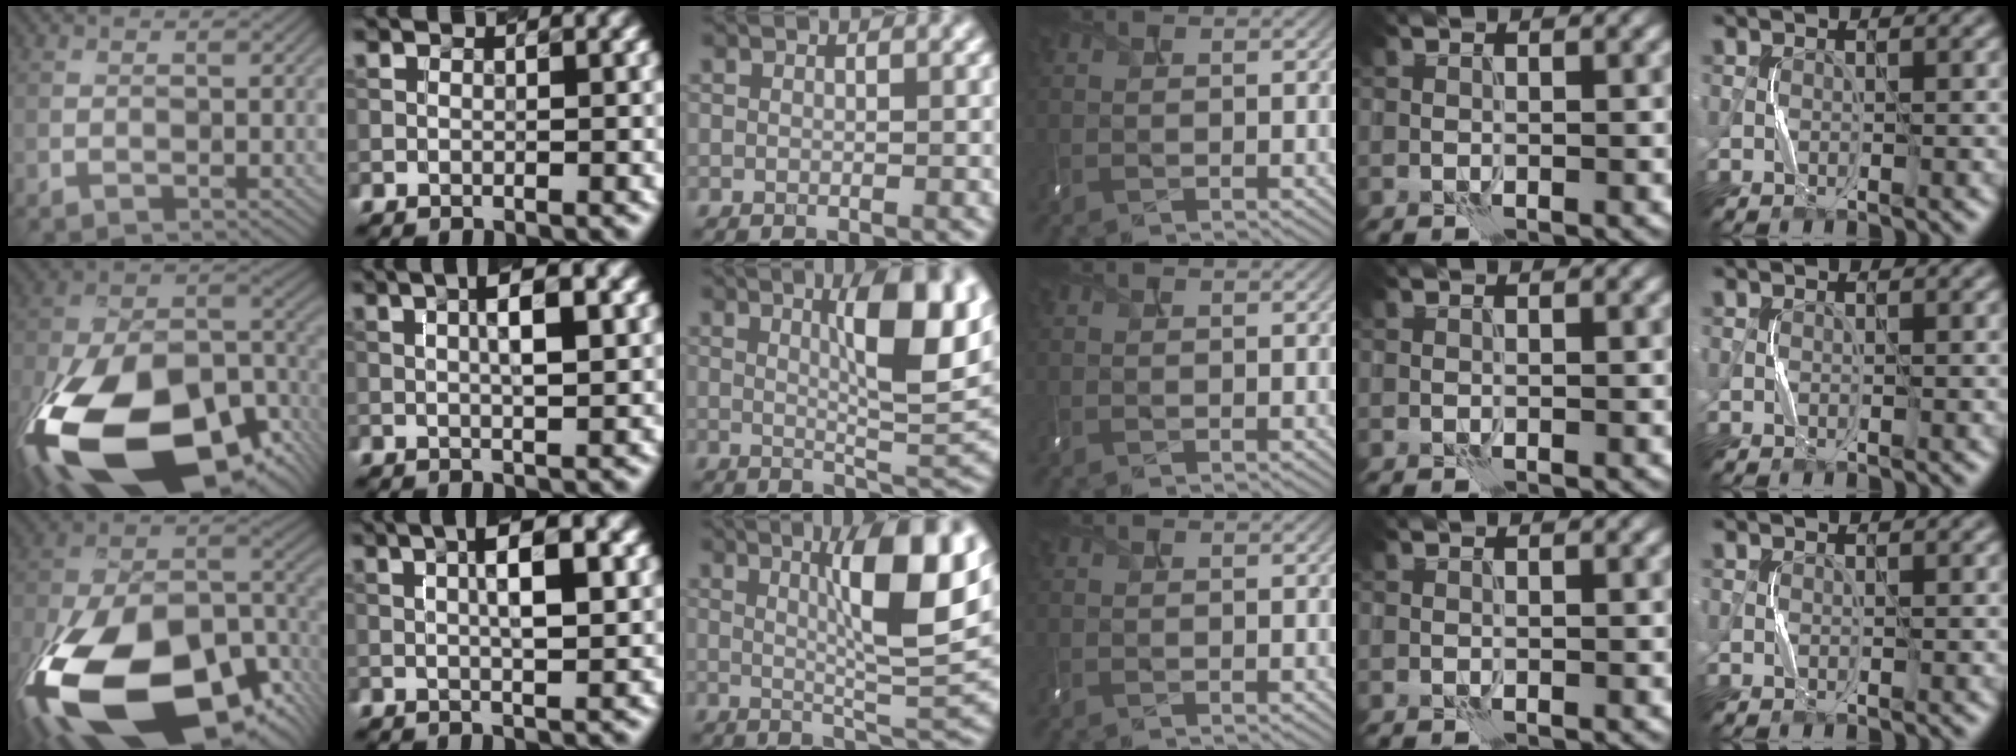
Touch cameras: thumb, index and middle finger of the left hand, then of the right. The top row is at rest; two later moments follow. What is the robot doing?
{"motion": "shake", "object": "tambourine"}